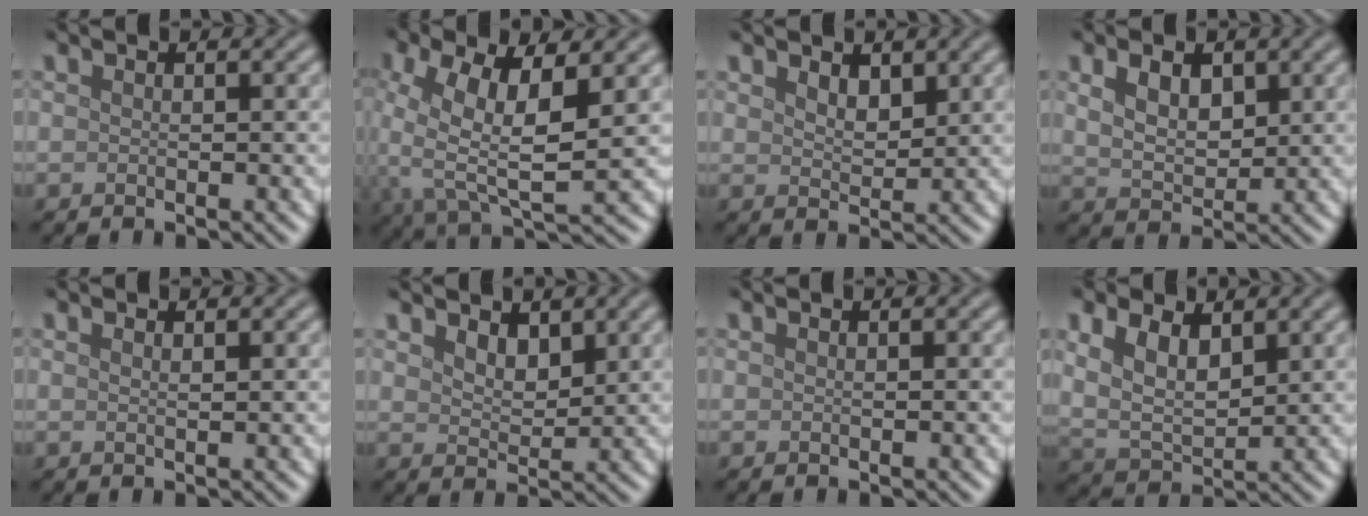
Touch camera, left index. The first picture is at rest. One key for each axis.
{"total": 8.4, "fx": 0.8, "fy": 3.5, "fz": 7.6, "tx": -0.160, "ty": 0.001, "tz": 0.008}
{"total": 2.0, "fx": 1.4, "fy": 1.0, "fz": 1.1, "tx": -0.022, "ty": -0.003, "tz": 0.028}
{"total": 3.6, "fx": 1.5, "fy": 2.1, "fz": 2.5, "tx": -0.051, "ty": 0.000, "tz": 0.031}
{"total": 0.8, "fx": 0.5, "fy": 0.2, "fz": 0.5, "tx": -0.005, "ty": -0.002, "tz": 0.004}
{"total": 2.4, "fx": 1.7, "fy": 1.2, "fz": 1.2, "tx": -0.026, "ty": -0.004, "tz": 0.031}
{"total": 0.0}
{"total": 4.9, "fx": 1.9, "fy": 2.6, "fz": 3.6, "tx": -0.082, "ty": -0.004, "tz": 0.038}